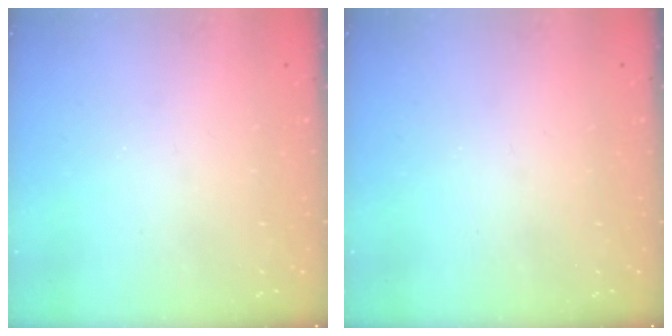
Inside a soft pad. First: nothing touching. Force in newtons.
{"total": 0.0}